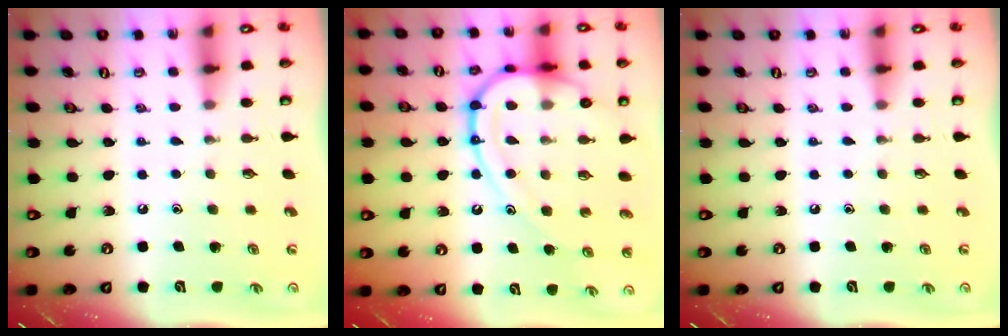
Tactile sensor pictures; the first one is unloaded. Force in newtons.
{"total": 15.9, "press": 15.9, "slide": 1.3}
{"total": 0.0}